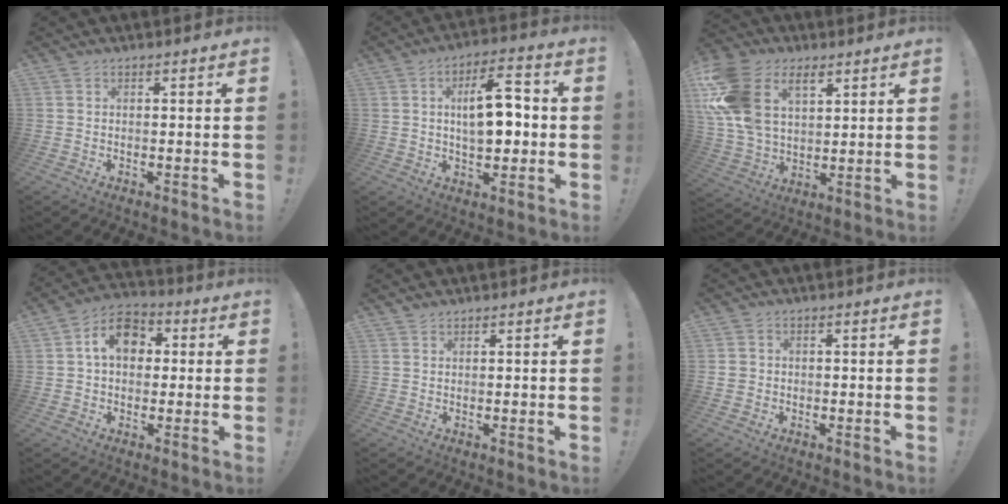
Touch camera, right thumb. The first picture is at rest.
{"total": 13.4, "force": [0.6, 6.9, 11.5], "torque": [-0.168, 0.008, 0.008]}
{"total": 18.7, "force": [8.2, 12.3, 11.4], "torque": [-0.225, -0.034, 0.152]}
{"total": 11.1, "force": [2.6, 8.1, 7.2], "torque": [-0.110, 0.010, 0.050]}
{"total": 0.8, "force": [0.6, 0.4, -0.3], "torque": [0.009, -0.002, 0.013]}
{"total": 2.1, "force": [-0.4, 1.9, 0.6], "torque": [-0.009, 0.007, -0.006]}